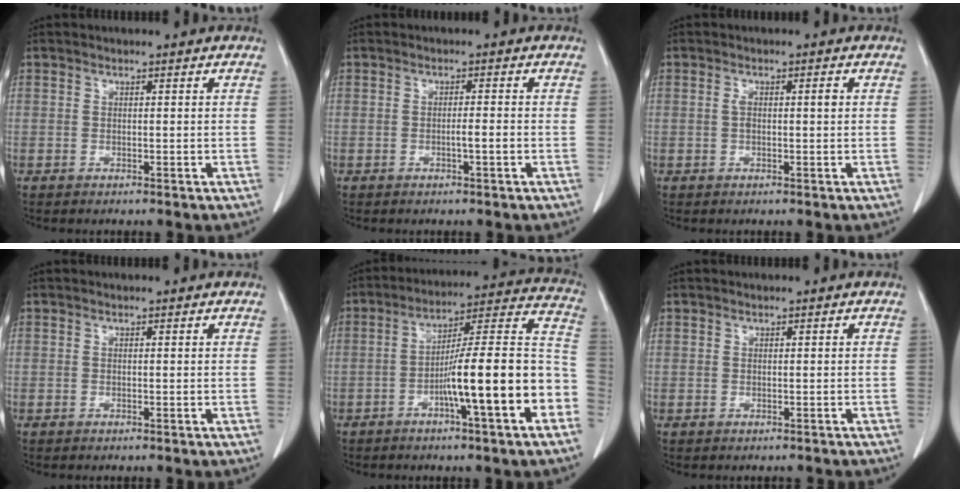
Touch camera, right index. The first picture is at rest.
{"total": 1.7, "force": [-0.6, -0.1, 1.6], "torque": [-0.026, 0.001, -0.011]}
{"total": 2.1, "force": [0.3, 0.6, 2.0], "torque": [-0.041, 0.011, 0.007]}
{"total": 0.0}
{"total": 17.4, "force": [-5.8, 0.8, 16.4], "torque": [-0.218, 0.024, -0.088]}
{"total": 0.7, "force": [-0.3, 0.6, 0.0], "torque": [0.002, 0.006, -0.005]}